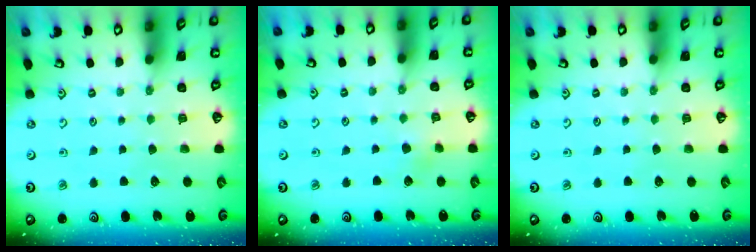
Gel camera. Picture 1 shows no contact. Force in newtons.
{"total": 3.8, "press": 3.7, "slide": 0.8}
{"total": 0.0}